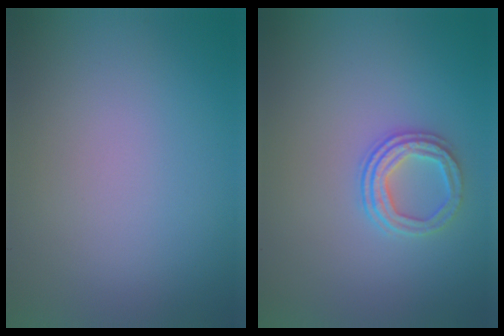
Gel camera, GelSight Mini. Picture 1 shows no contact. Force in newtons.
{"total": 2.7, "press": 2.4, "slide": 1.2}